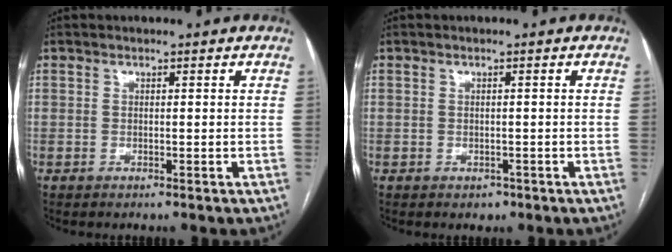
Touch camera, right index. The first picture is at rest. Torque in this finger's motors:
{"motor_torque": [-0.04, 0.00, -0.06, -0.02]}